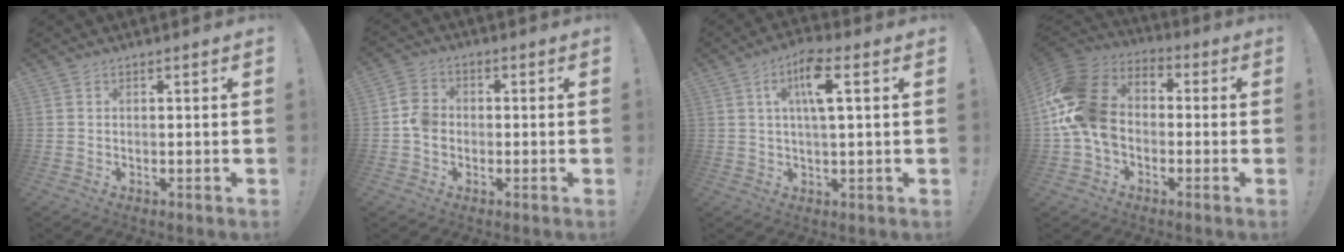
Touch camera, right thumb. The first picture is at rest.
{"total": 6.0, "force": [-1.6, 4.9, 3.0], "torque": [-0.038, 0.022, -0.025]}
{"total": 9.6, "force": [3.1, 2.3, 8.8], "torque": [-0.141, 0.001, 0.048]}
{"total": 18.2, "force": [-1.1, 13.1, 12.6], "torque": [-0.241, 0.022, -0.013]}